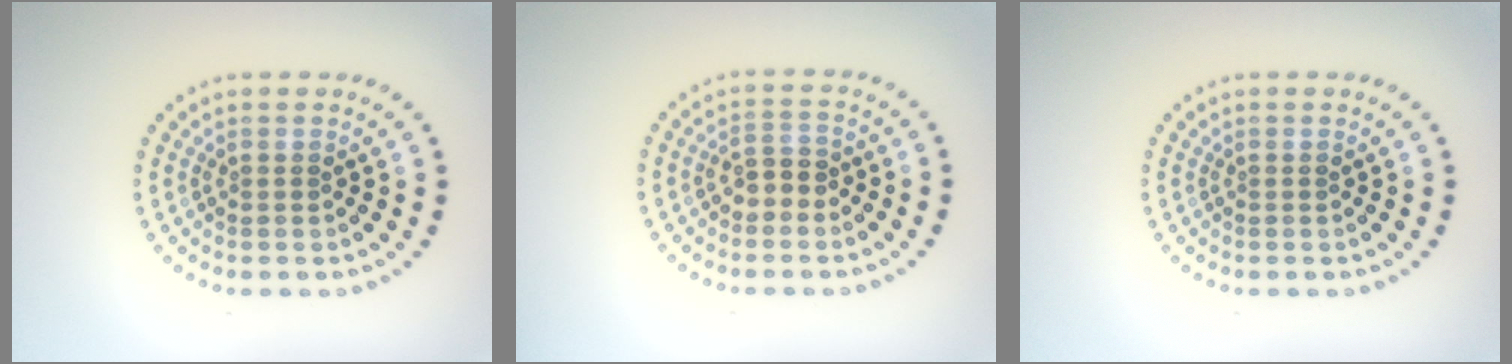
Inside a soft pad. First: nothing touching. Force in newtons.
{"total": 2.0, "press": 1.9, "slide": 0.6}
{"total": 0.0}